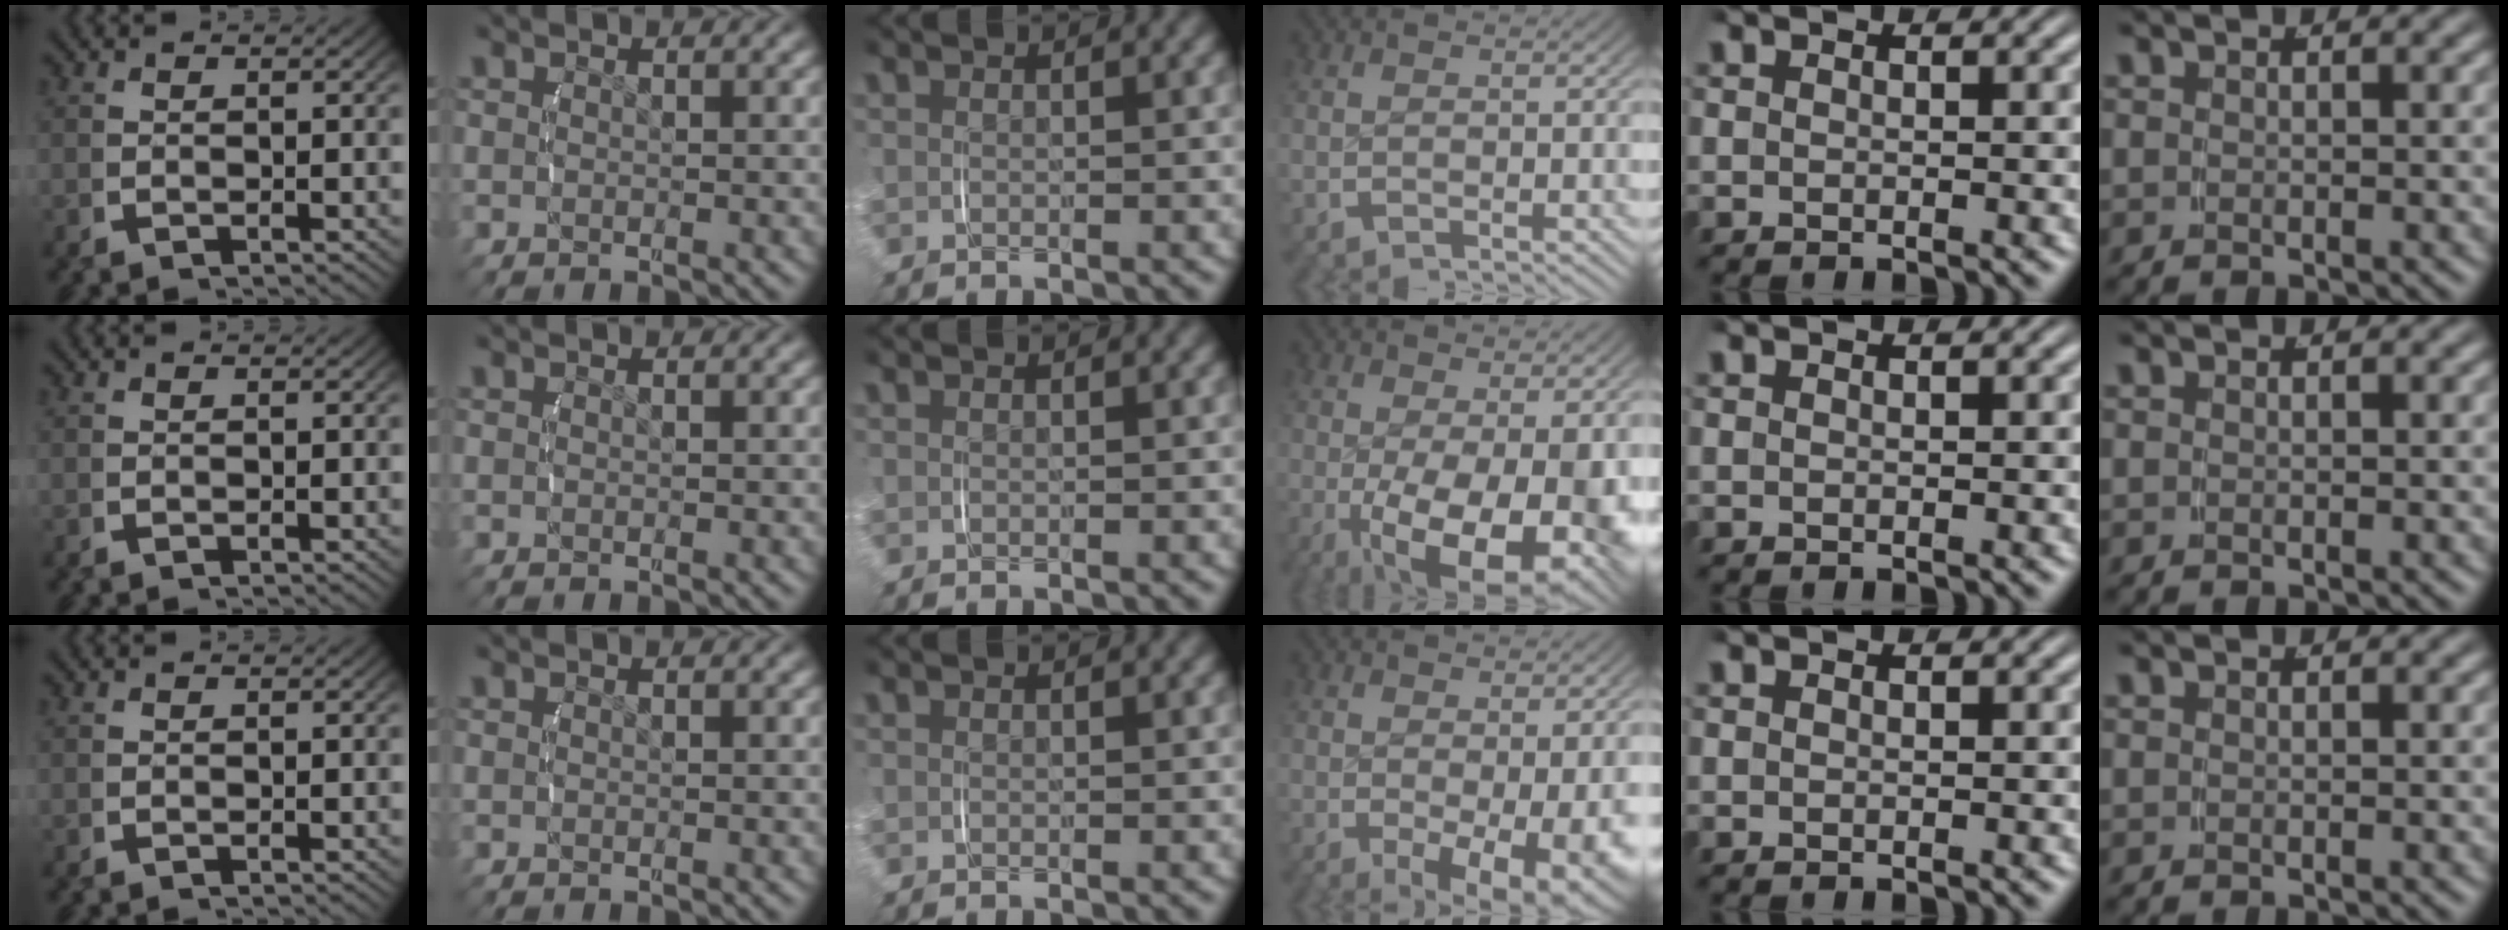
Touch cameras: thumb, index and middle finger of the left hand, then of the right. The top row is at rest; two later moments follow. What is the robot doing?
{"motion": "lift_and_place", "object": "glasses case"}